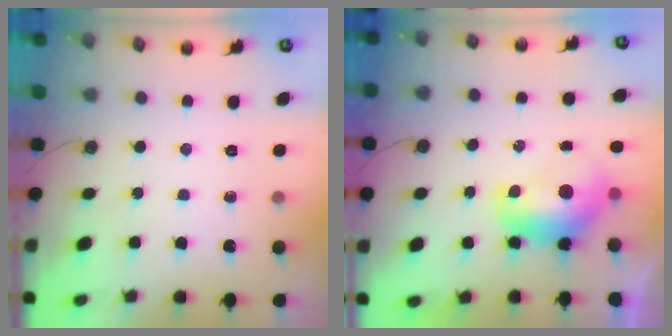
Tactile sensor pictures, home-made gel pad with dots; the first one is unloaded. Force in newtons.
{"total": 1.3, "press": 1.2, "slide": 0.4}